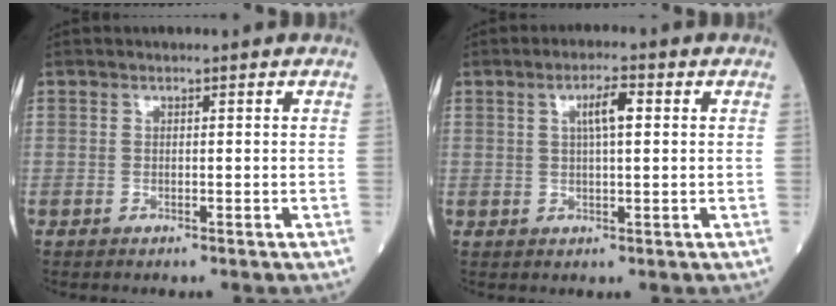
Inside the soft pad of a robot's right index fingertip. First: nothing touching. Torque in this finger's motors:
{"motor_torque": [0.08, 0.03, 0.07, 0.06]}